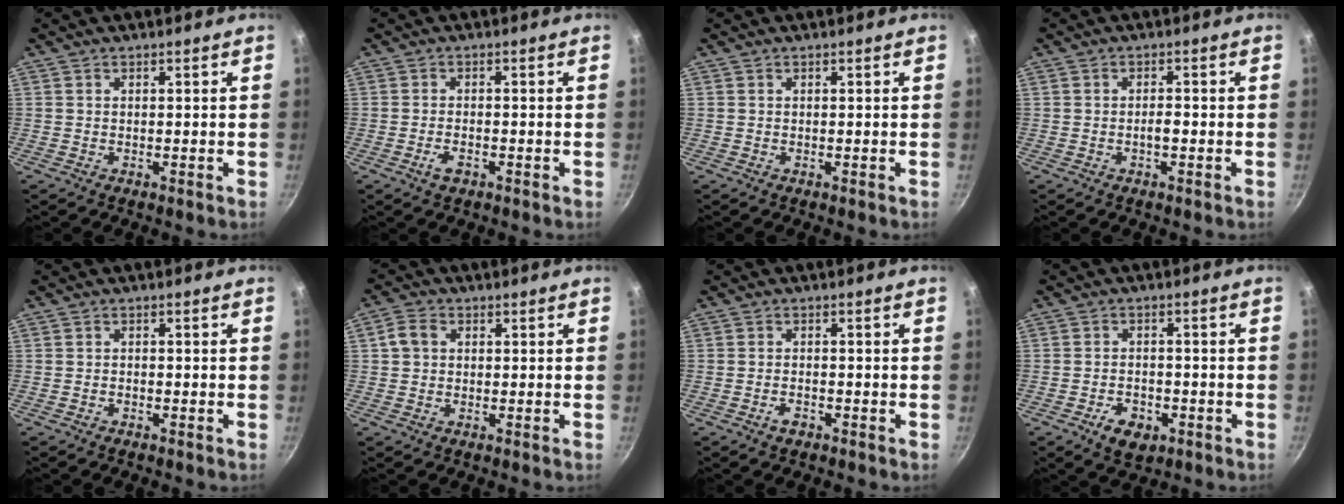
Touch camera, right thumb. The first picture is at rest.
{"total": 2.6, "force": [-1.4, 1.3, 1.9], "torque": [-0.036, 0.009, -0.025]}
{"total": 0.0}
{"total": 1.0, "force": [-0.6, -0.3, 0.7], "torque": [-0.008, 0.008, -0.010]}
{"total": 1.0, "force": [-0.6, -0.6, -0.5], "torque": [0.000, 0.003, -0.010]}
{"total": 2.5, "force": [0.5, 2.1, 1.3], "torque": [-0.021, 0.004, 0.002]}
{"total": 2.0, "force": [-1.3, 1.1, 1.1], "torque": [-0.020, 0.012, -0.022]}
{"total": 5.9, "force": [-2.8, 3.7, 3.6], "torque": [-0.050, 0.014, -0.039]}